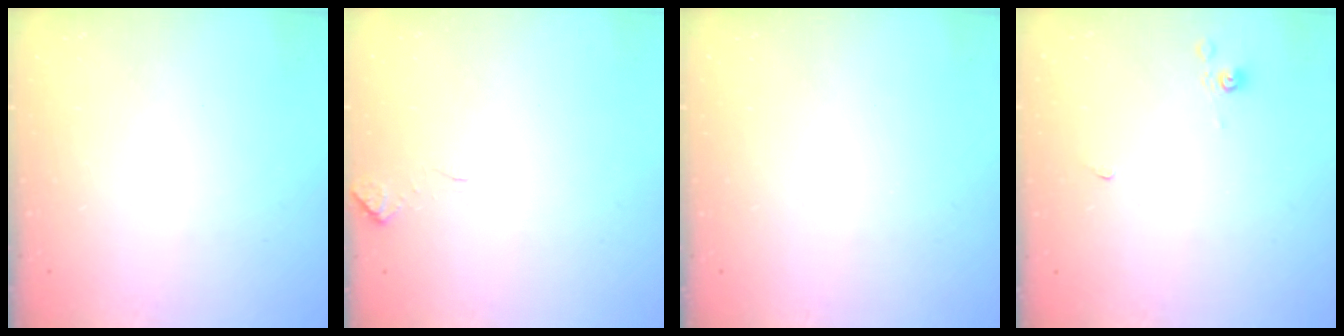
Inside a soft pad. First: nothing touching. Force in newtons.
{"total": 0.0}
{"total": 0.0}
{"total": 2.9, "press": 2.9, "slide": 0.6}